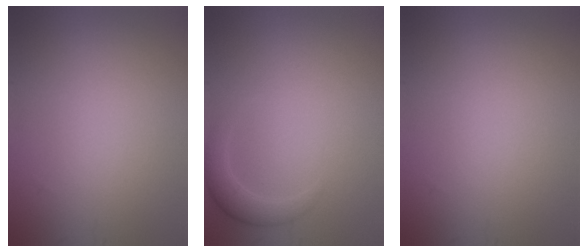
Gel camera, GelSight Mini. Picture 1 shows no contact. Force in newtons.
{"total": 2.1, "press": 2.1, "slide": 0.2}
{"total": 0.0}